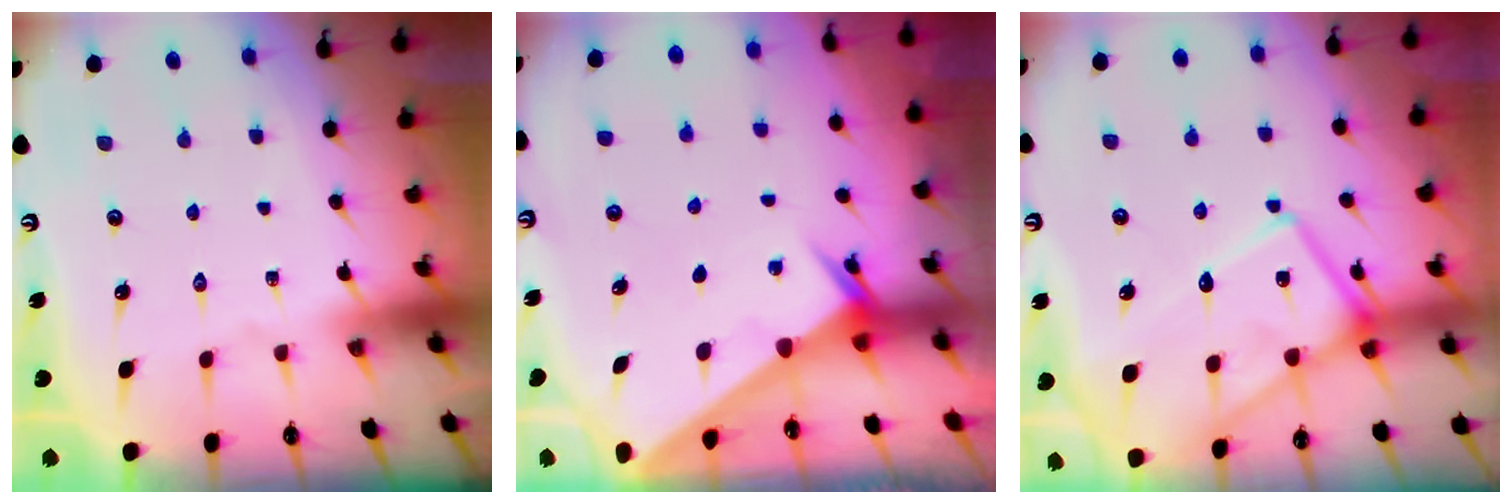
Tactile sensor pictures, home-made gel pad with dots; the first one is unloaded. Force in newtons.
{"total": 1.9, "press": 1.9, "slide": 0.2}
{"total": 15.1, "press": 15.0, "slide": 1.4}